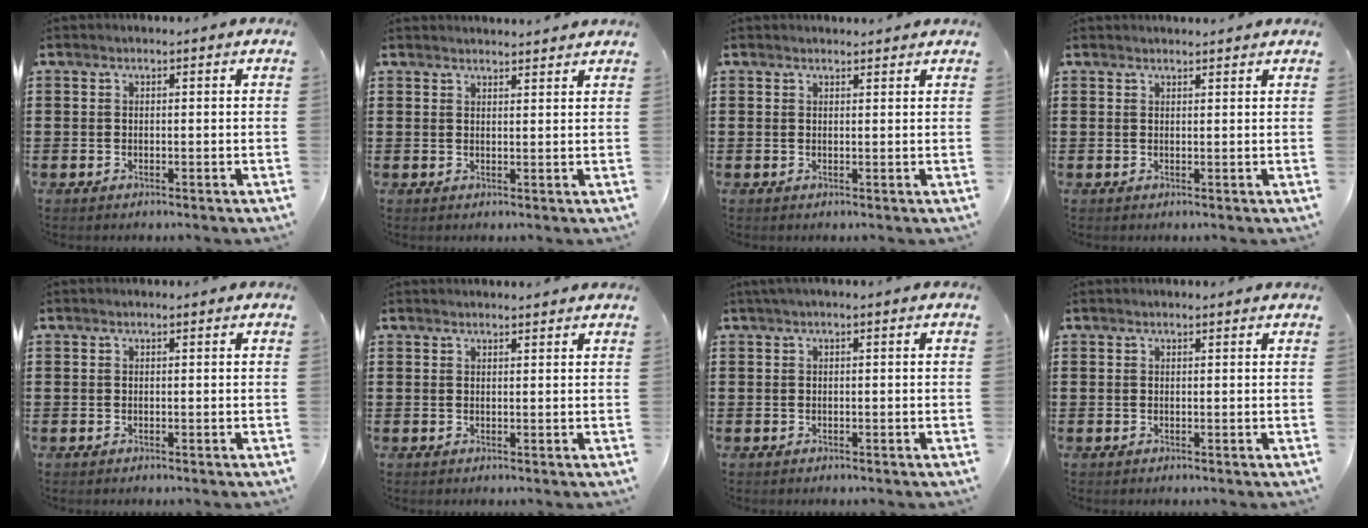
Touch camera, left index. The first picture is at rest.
{"total": 1.9, "force": [1.9, -0.1, 0.1], "torque": [-0.006, -0.002, 0.037]}
{"total": 1.2, "force": [1.2, 0.1, 0.2], "torque": [-0.006, 0.000, 0.024]}
{"total": 1.2, "force": [1.2, 0.0, 0.1], "torque": [-0.005, -0.001, 0.024]}
{"total": 0.0}
{"total": 1.3, "force": [1.3, -0.1, 0.2], "torque": [-0.006, -0.002, 0.026]}
{"total": 0.8, "force": [0.0, 0.1, 0.8], "torque": [-0.012, -0.003, 0.001]}
{"total": 0.6, "force": [0.6, 0.0, 0.2], "torque": [-0.005, 0.000, 0.011]}